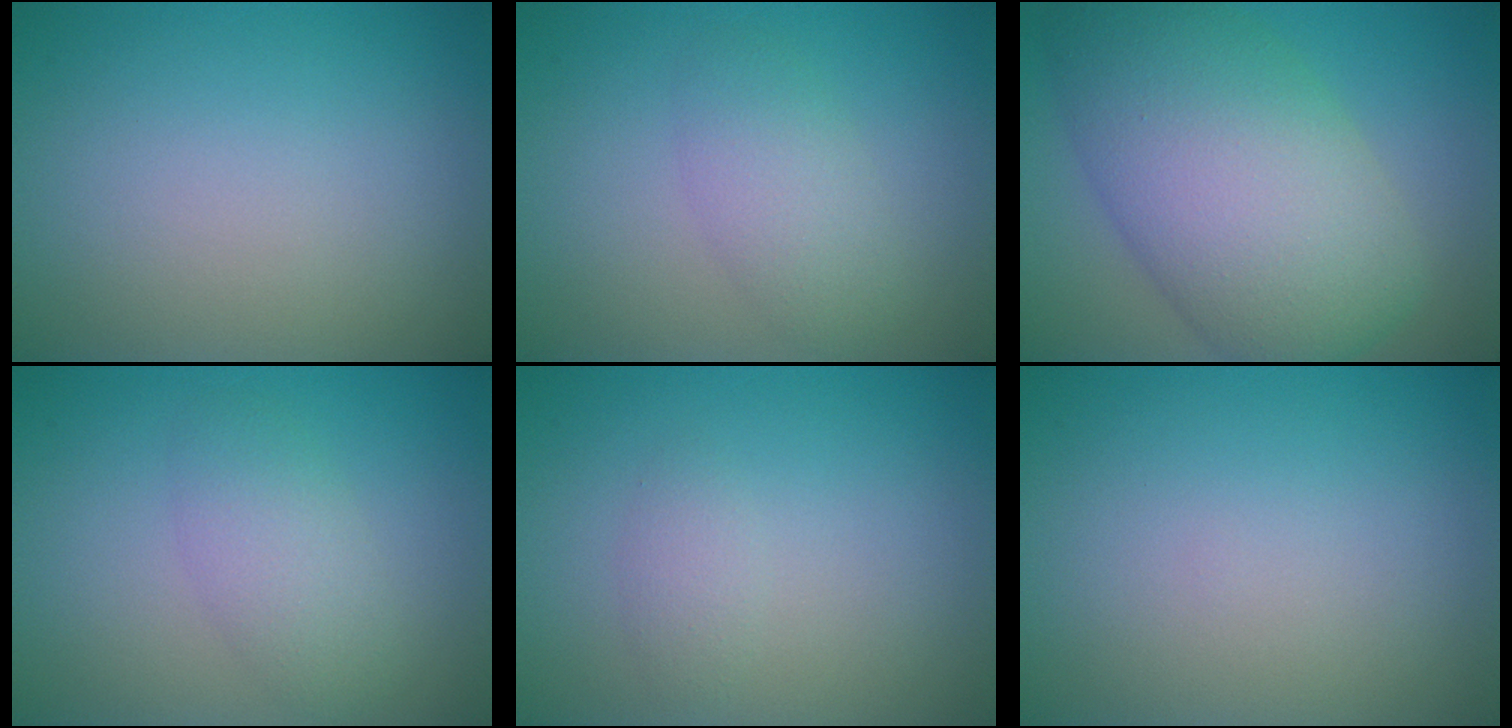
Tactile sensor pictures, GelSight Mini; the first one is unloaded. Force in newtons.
{"total": 2.7, "press": 2.7, "slide": 0.1}
{"total": 11.3, "press": 11.3, "slide": 0.2}
{"total": 2.7, "press": 2.7, "slide": 0.1}
{"total": 1.1, "press": 1.1, "slide": 0.1}
{"total": 0.0}